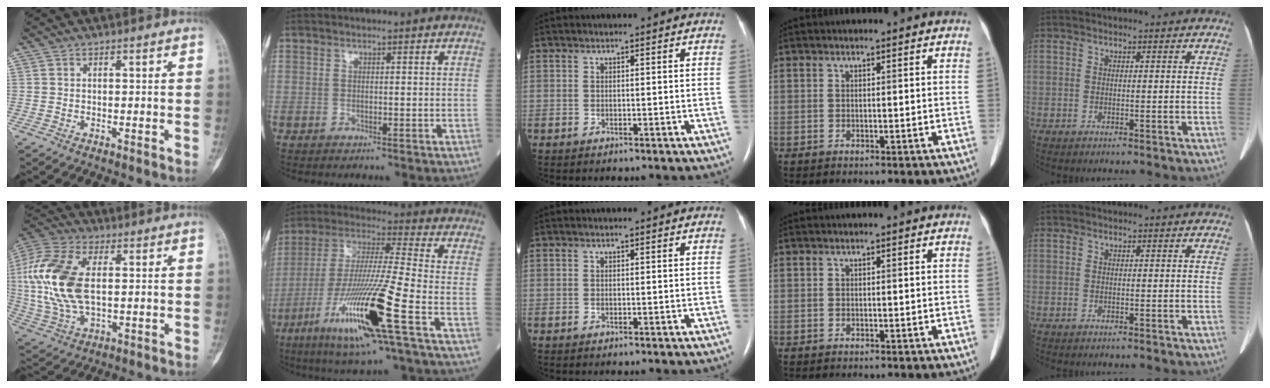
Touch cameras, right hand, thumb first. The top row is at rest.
{"thumb": {"total": 18.0, "force": [1.8, 9.8, 14.9], "torque": [-0.333, 0.003, 0.034]}, "index": {"total": 19.1, "force": [-8.3, -0.1, 17.2], "torque": [-0.363, -0.034, -0.158]}}